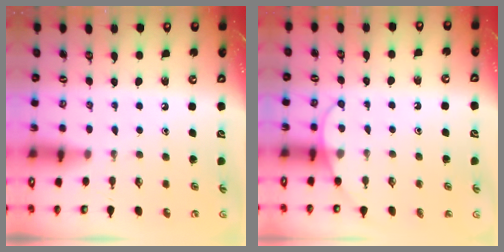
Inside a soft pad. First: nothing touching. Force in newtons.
{"total": 7.2, "press": 7.1, "slide": 0.7}